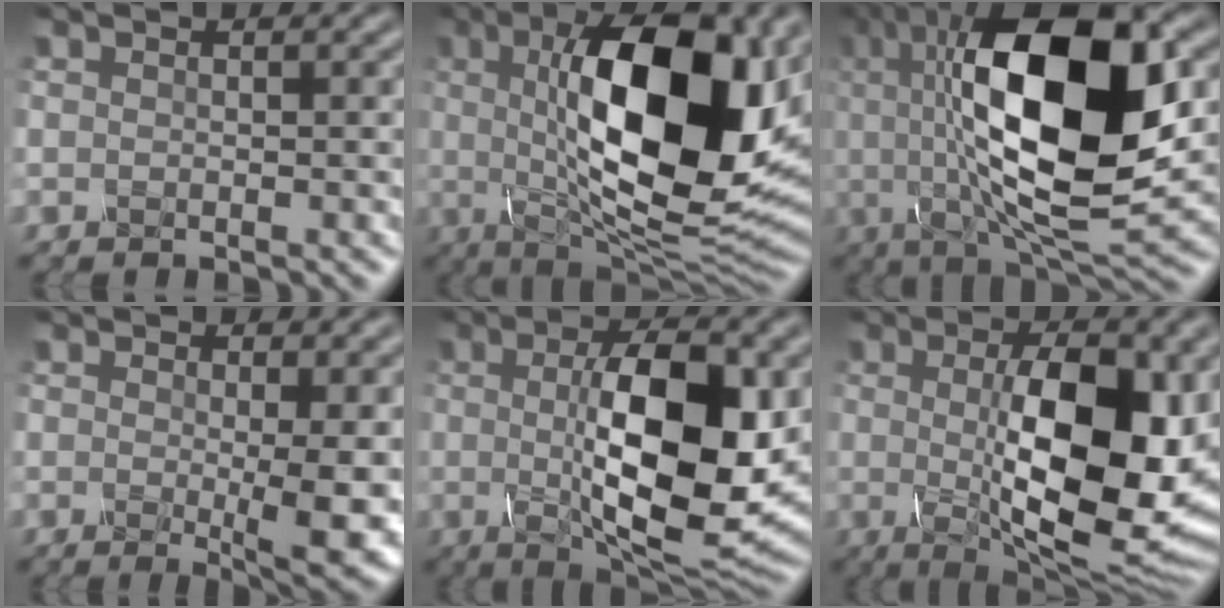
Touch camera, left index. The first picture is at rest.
{"total": 16.5, "force": [2.4, 6.5, 14.9], "torque": [-0.219, 0.002, 0.029]}
{"total": 16.1, "force": [2.6, 5.9, 14.7], "torque": [-0.249, 0.000, 0.039]}
{"total": 5.6, "force": [-0.3, 1.0, 5.5], "torque": [-0.079, -0.016, 0.001]}
{"total": 12.8, "force": [0.3, 4.6, 12.0], "torque": [-0.182, -0.006, 0.005]}
{"total": 14.2, "force": [0.1, 5.5, 13.1], "torque": [-0.188, -0.006, 0.004]}